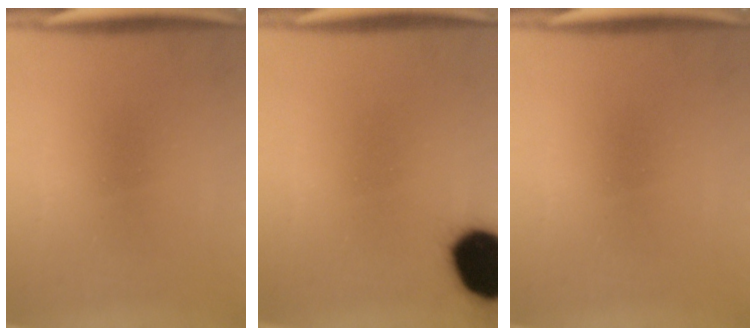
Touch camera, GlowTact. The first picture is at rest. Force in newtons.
{"total": 18.0}
{"total": 0.0}